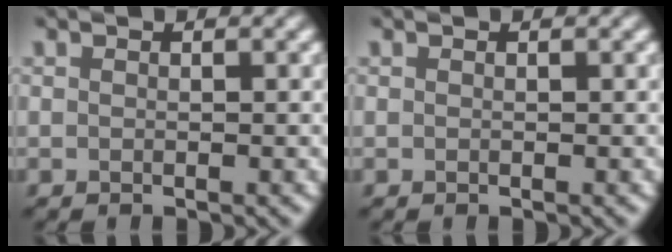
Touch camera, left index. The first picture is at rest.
{"total": 0.0}